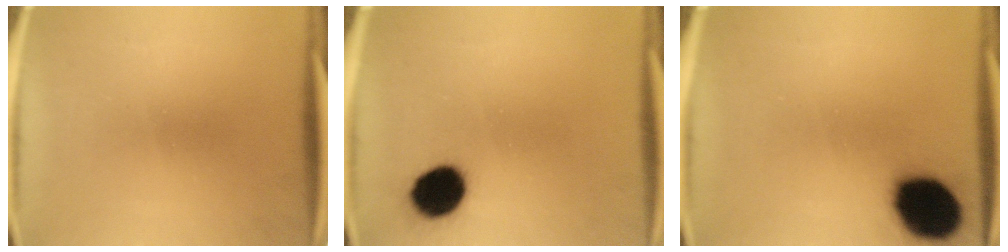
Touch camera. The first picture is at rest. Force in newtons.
{"total": 10.3}
{"total": 17.4}